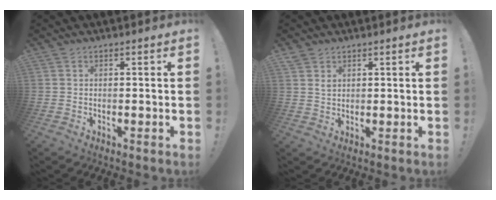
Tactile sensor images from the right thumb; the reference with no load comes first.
{"total": 2.3, "force": [1.7, 1.4, 0.7], "torque": [-0.004, -0.012, 0.030]}